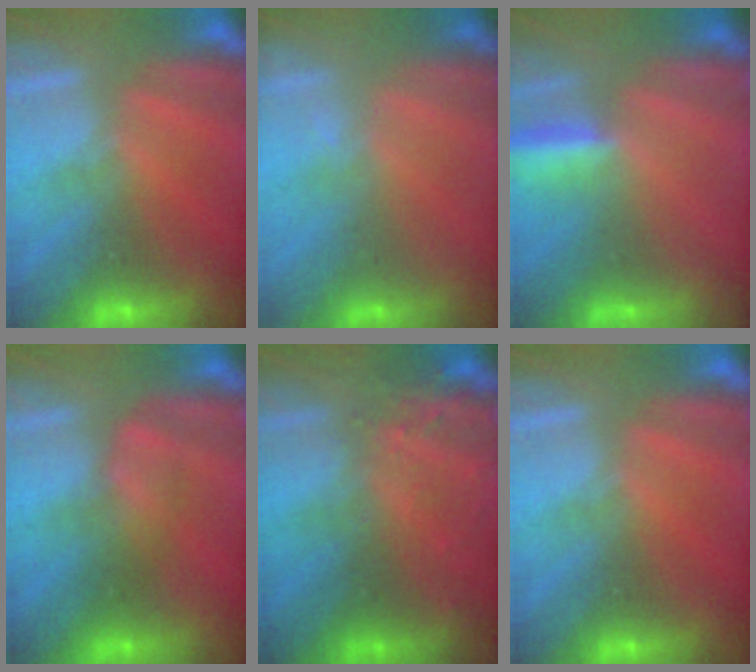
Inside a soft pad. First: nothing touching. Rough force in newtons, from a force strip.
{"total": 1.5}
{"total": 2.9}
{"total": 2.6}
{"total": 6.2}
{"total": 0.0}